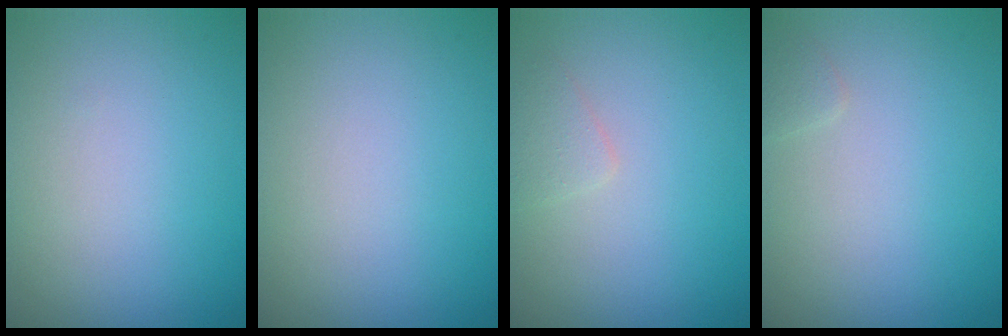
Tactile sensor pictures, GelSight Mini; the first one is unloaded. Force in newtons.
{"total": 0.0}
{"total": 1.1, "press": 1.1, "slide": 0.0}
{"total": 0.6, "press": 0.6, "slide": 0.1}